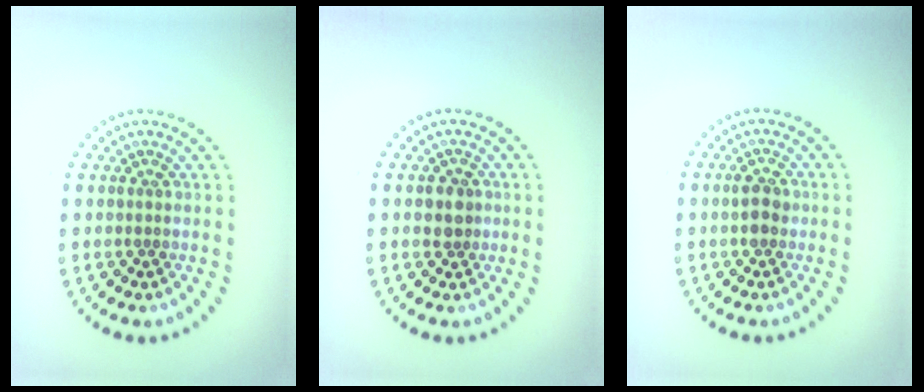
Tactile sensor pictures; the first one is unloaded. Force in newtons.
{"total": 1.9, "press": 1.7, "slide": 0.8}
{"total": 1.6, "press": 1.6, "slide": 0.1}